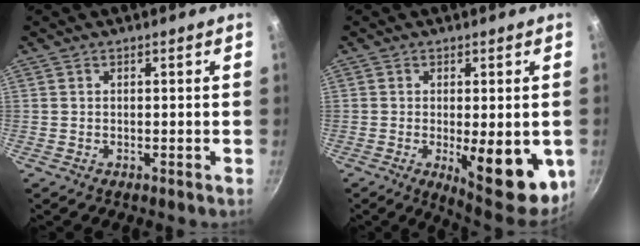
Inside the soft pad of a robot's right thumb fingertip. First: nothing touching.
{"total": 13.7, "force": [-2.7, 4.9, 12.5], "torque": [-0.135, -0.009, -0.023]}